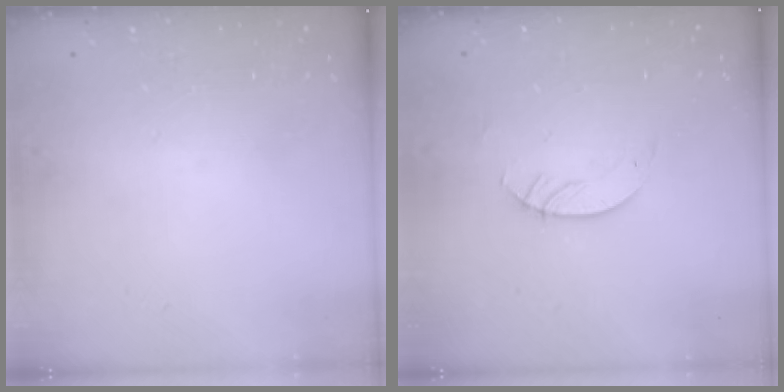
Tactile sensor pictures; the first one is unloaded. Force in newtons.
{"total": 2.1, "press": 2.1, "slide": 0.2}